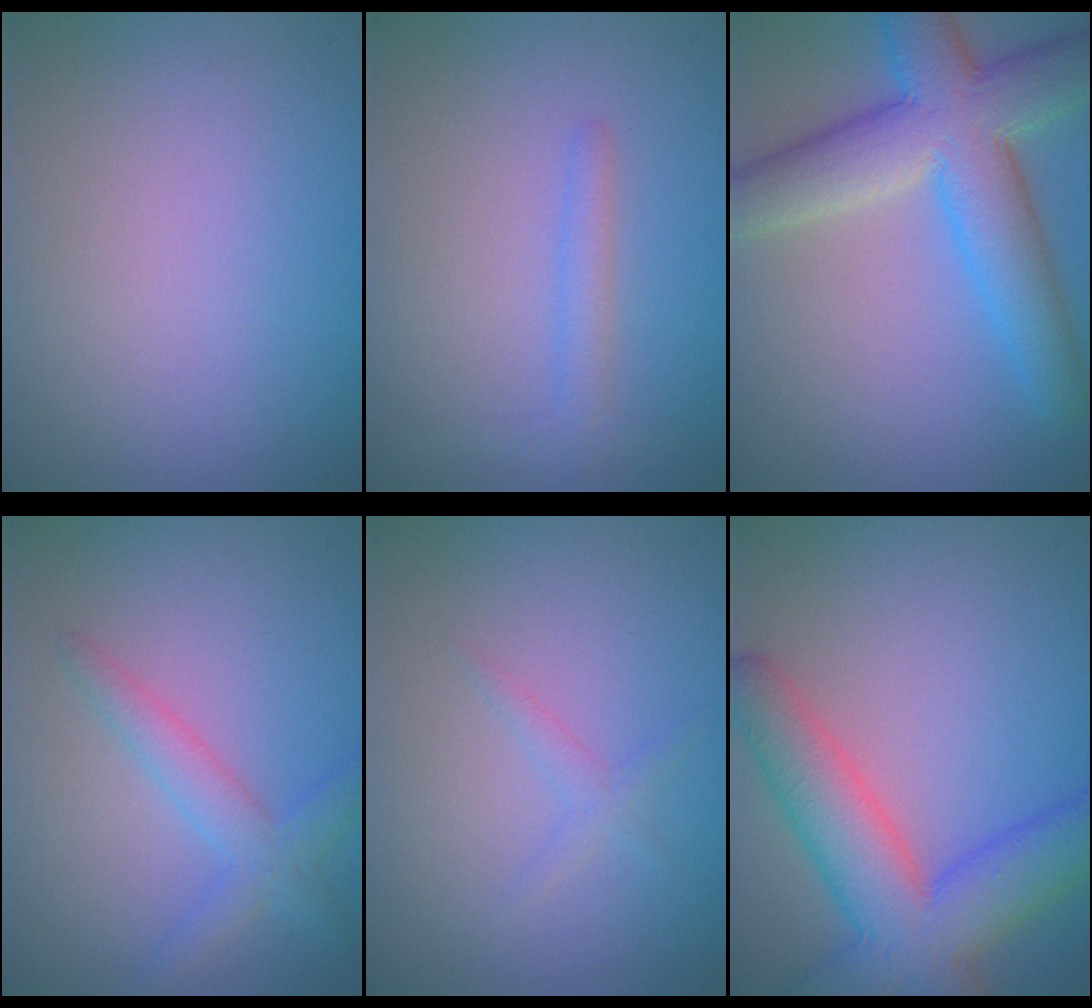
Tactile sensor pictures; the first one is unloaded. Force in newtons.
{"total": 1.6, "press": 1.6, "slide": 0.1}
{"total": 8.6, "press": 8.6, "slide": 0.4}
{"total": 2.7, "press": 2.7, "slide": 0.1}
{"total": 1.1, "press": 1.1, "slide": 0.0}
{"total": 8.6, "press": 8.6, "slide": 0.4}